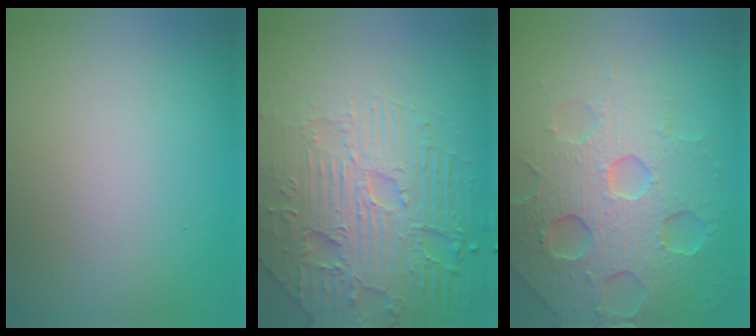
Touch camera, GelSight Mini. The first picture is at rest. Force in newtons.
{"total": 8.3, "press": 6.1, "slide": 5.7}
{"total": 7.3, "press": 7.2, "slide": 1.5}